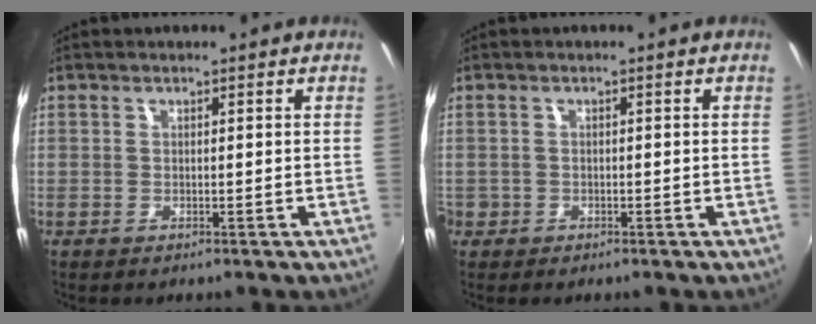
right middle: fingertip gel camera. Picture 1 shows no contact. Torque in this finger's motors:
{"motor_torque": [0.88, -0.87, 0.08, 0.09]}